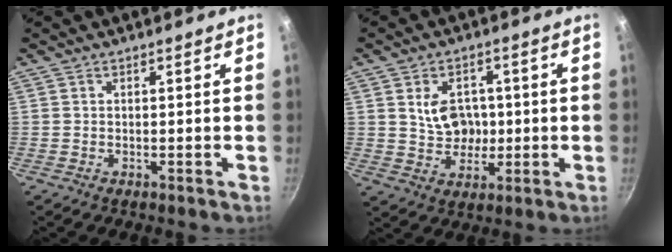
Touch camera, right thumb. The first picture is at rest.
{"total": 7.7, "force": [1.0, 6.1, 4.6], "torque": [-0.047, -0.005, 0.020]}